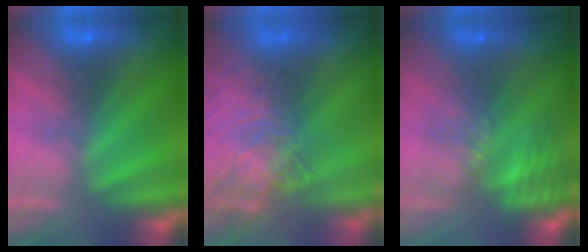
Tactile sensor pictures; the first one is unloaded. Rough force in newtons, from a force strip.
{"total": 11.5}
{"total": 7.3}